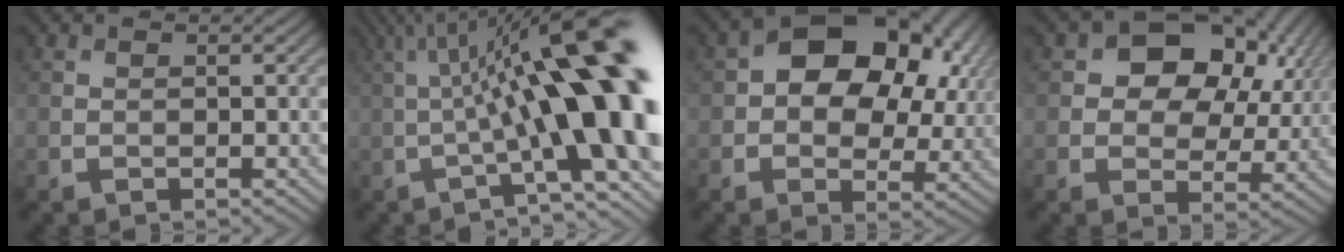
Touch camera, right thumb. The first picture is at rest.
{"total": 16.9, "force": [0.1, 4.0, 16.4], "torque": [-0.216, 0.024, 0.007]}
{"total": 12.9, "force": [3.7, 9.0, 8.5], "torque": [-0.129, -0.001, 0.057]}
{"total": 13.0, "force": [4.9, 9.2, 7.7], "torque": [-0.133, 0.013, 0.074]}